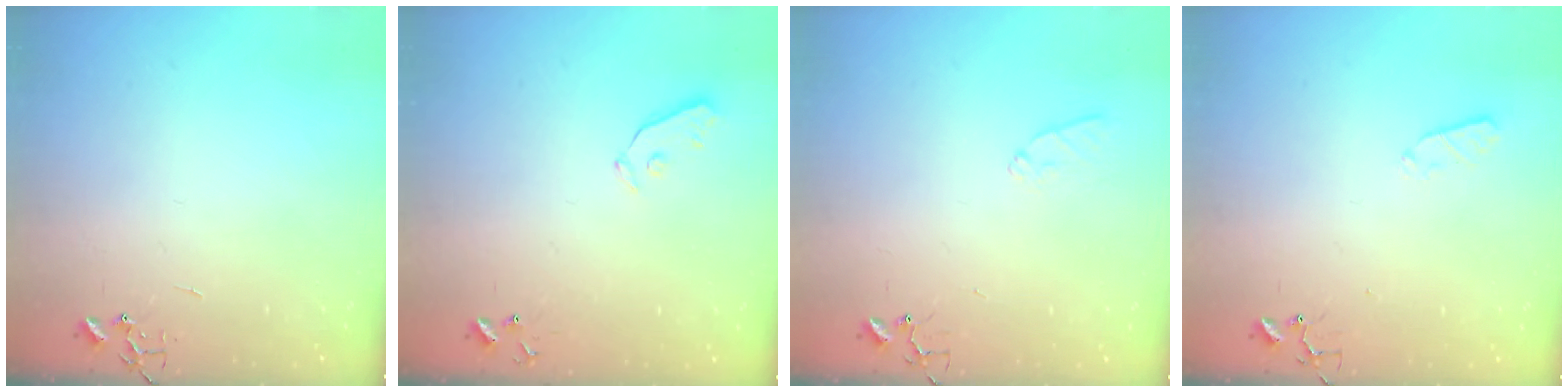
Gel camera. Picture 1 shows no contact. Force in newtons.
{"total": 3.3, "press": 3.2, "slide": 0.5}
{"total": 5.7, "press": 5.7, "slide": 0.6}
{"total": 3.6, "press": 3.6, "slide": 0.5}